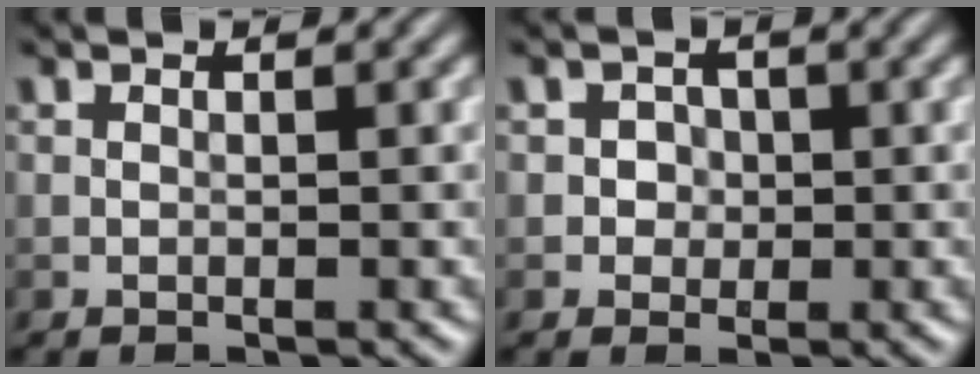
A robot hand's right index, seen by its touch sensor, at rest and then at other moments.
{"total": 1.6, "force": [0.1, 1.5, 0.5], "torque": [0.010, 0.002, 0.000]}